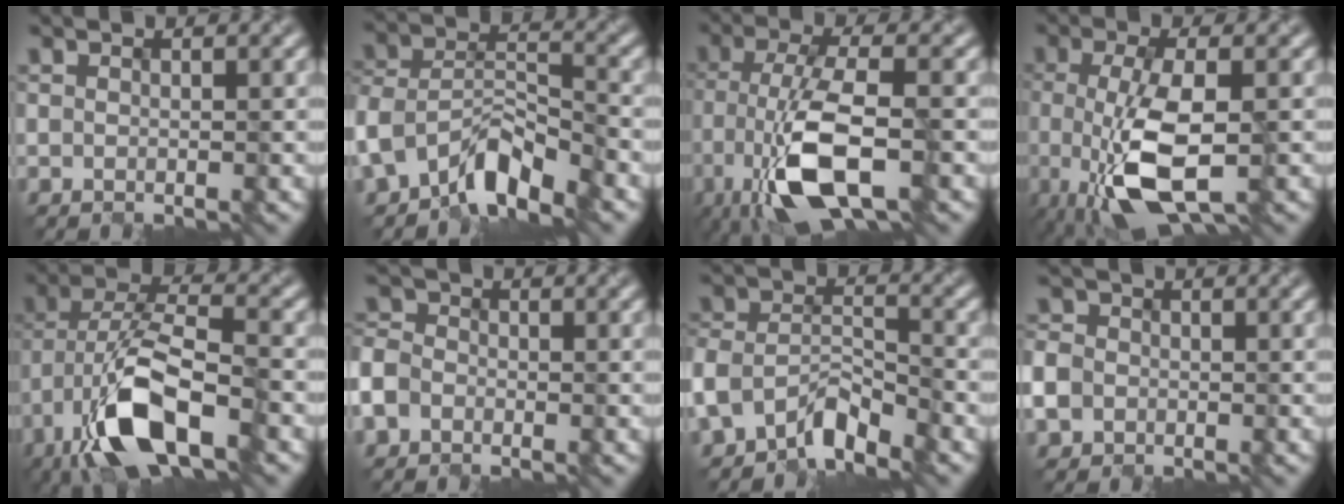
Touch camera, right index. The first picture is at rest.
{"total": 7.0, "force": [-4.7, 3.4, 3.8], "torque": [-0.063, -0.003, -0.094]}
{"total": 8.1, "force": [-3.6, 2.6, 6.8], "torque": [-0.142, -0.002, -0.070]}
{"total": 7.0, "force": [-2.0, 2.3, 6.3], "torque": [-0.133, -0.009, -0.034]}
{"total": 10.3, "force": [-5.7, 3.5, 7.8], "torque": [-0.161, 0.002, -0.107]}
{"total": 4.2, "force": [-1.7, 3.4, 1.9], "torque": [-0.032, -0.002, -0.038]}
{"total": 5.4, "force": [-3.9, 2.6, 2.6], "torque": [-0.049, -0.001, -0.079]}
{"total": 3.3, "force": [-0.8, 3.0, 1.1], "torque": [-0.020, 0.002, -0.018]}